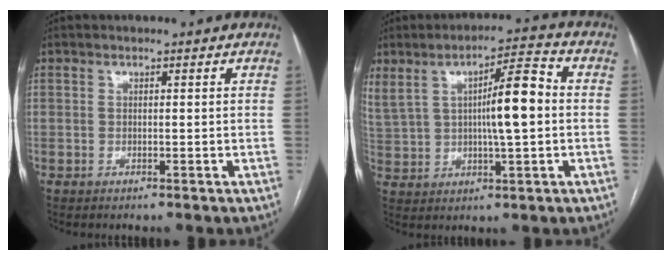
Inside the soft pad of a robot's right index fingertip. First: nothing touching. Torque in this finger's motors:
{"motor_torque": [1.61, 0.53, 0.88, 0.21]}